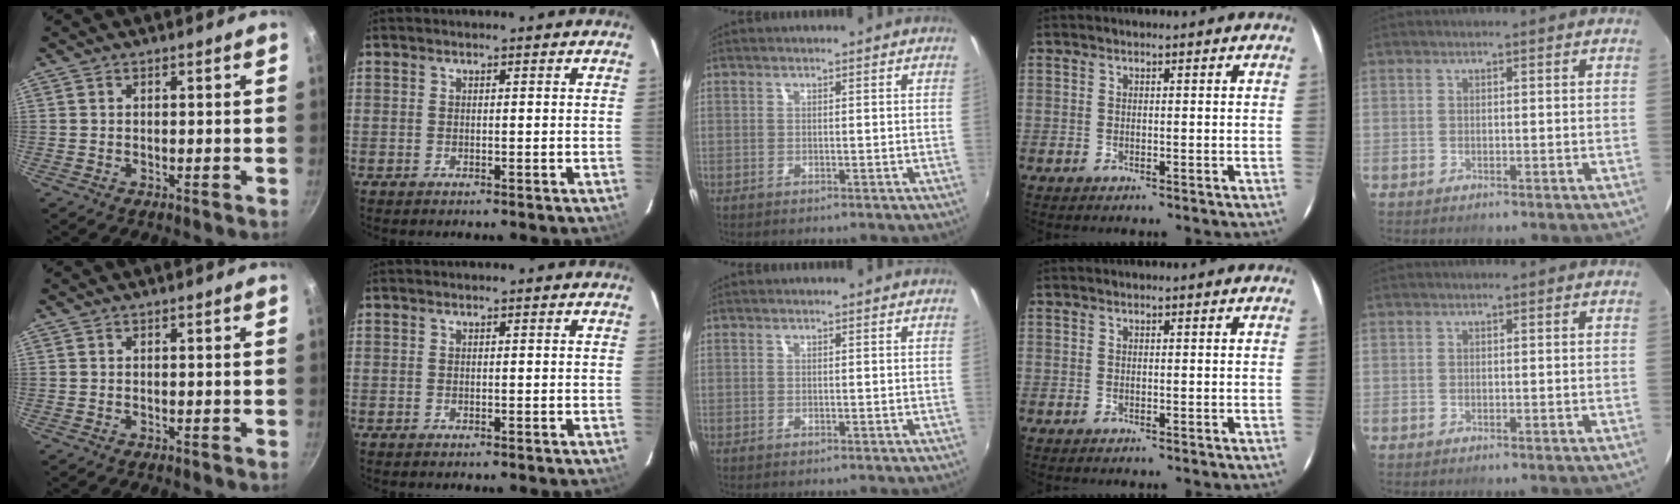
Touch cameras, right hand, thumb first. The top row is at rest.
{}